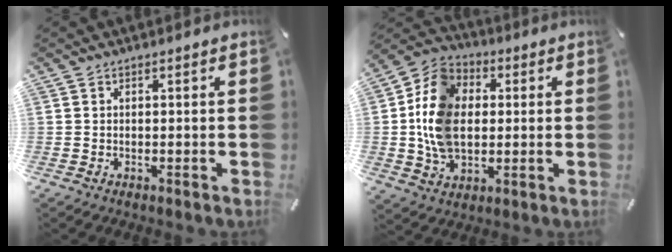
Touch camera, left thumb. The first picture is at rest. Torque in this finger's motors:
{"motor_torque": [2.39, 2.30, 1.58, 0.01, 0.24]}